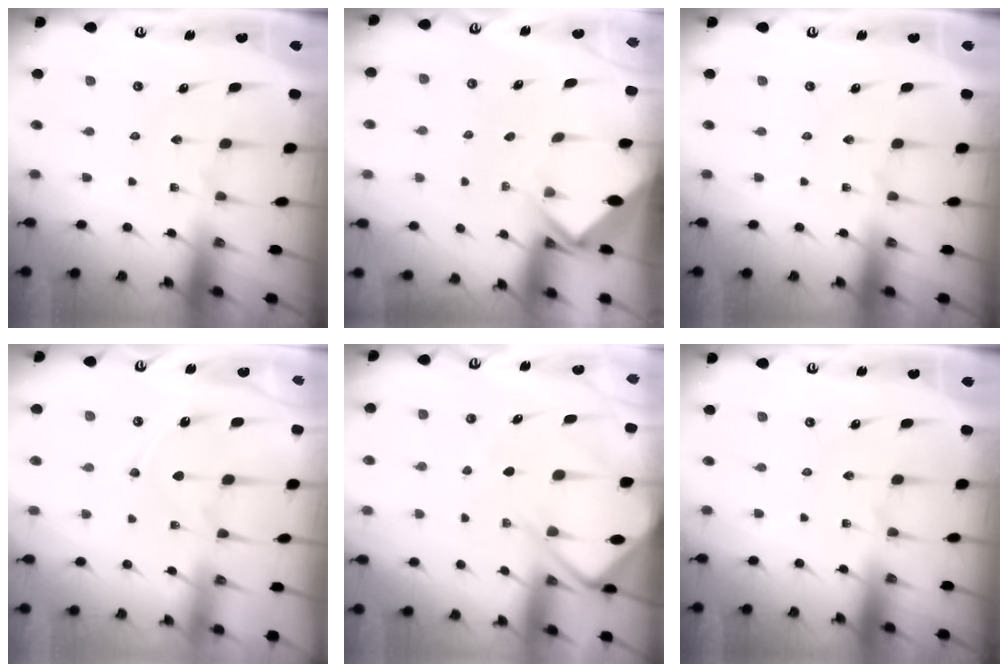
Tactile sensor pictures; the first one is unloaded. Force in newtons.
{"total": 2.6, "press": 2.6, "slide": 0.2}
{"total": 0.0}
{"total": 9.3, "press": 9.2, "slide": 0.9}
{"total": 9.0, "press": 9.0, "slide": 0.9}
{"total": 0.0}